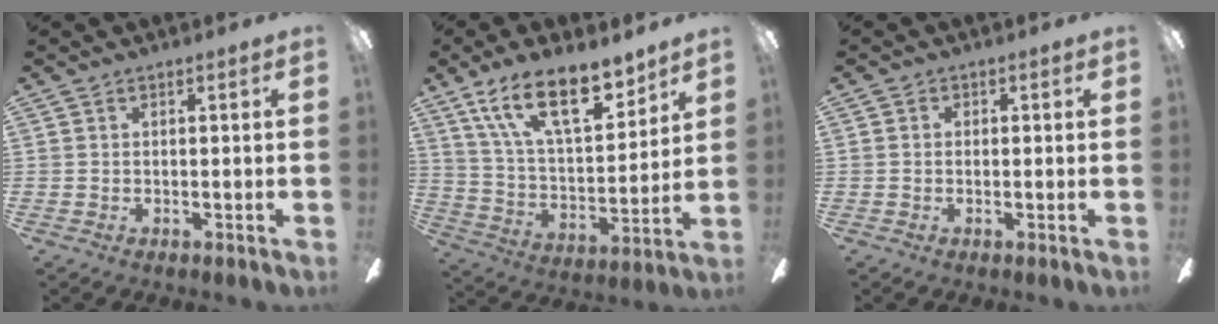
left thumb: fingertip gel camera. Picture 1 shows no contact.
{"total": 19.3, "force": [13.2, 7.9, 11.8], "torque": [-0.207, -0.068, 0.231]}
{"total": 1.0, "force": [-0.2, 0.9, 0.5], "torque": [-0.009, 0.006, -0.005]}